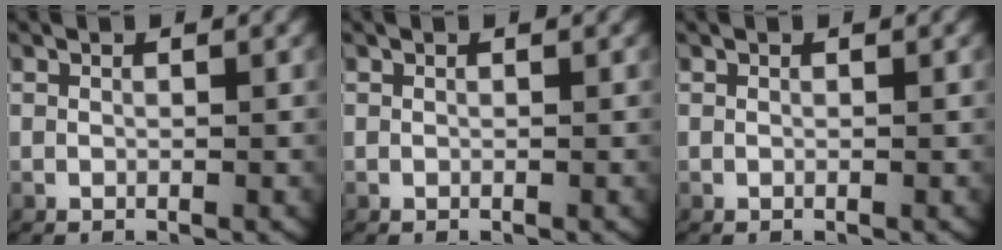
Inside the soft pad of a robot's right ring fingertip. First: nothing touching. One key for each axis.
{"total": 0.0}
{"total": 0.0}